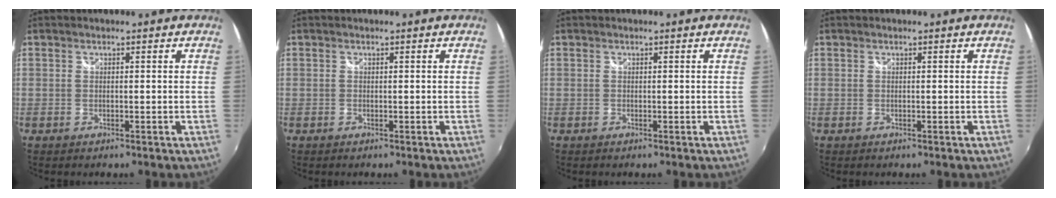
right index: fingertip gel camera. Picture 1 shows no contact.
{"total": 0.0}
{"total": 0.0}
{"total": 0.0}